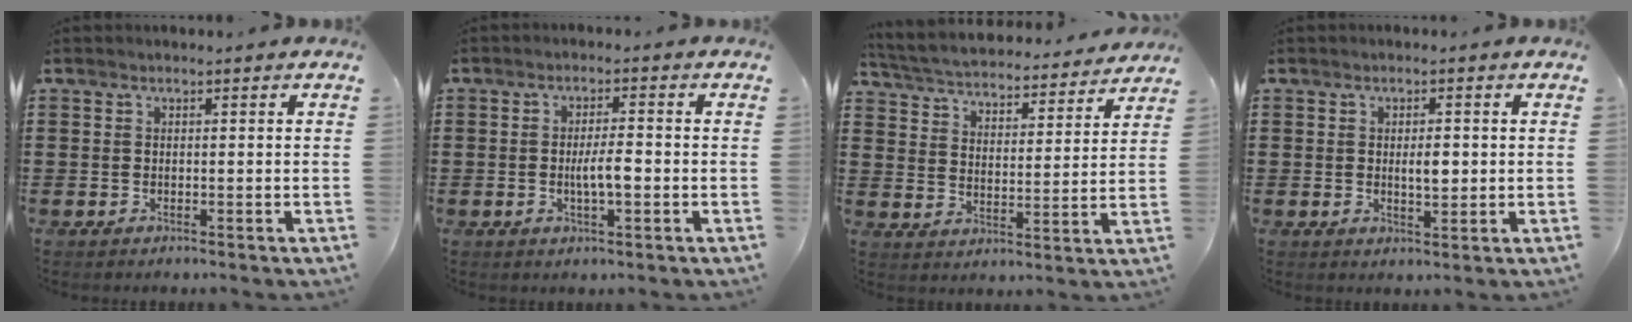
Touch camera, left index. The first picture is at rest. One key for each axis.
{"total": 3.7, "fx": -0.7, "fy": 0.9, "fz": 3.5, "tx": -0.069, "ty": 0.002, "tz": -0.016}
{"total": 4.0, "fx": 4.0, "fy": 0.1, "fz": 0.3, "tx": -0.030, "ty": -0.033, "tz": 0.062}
{"total": 2.7, "fx": 0.2, "fy": 1.1, "fz": 2.5, "tx": -0.041, "ty": -0.001, "tz": 0.000}